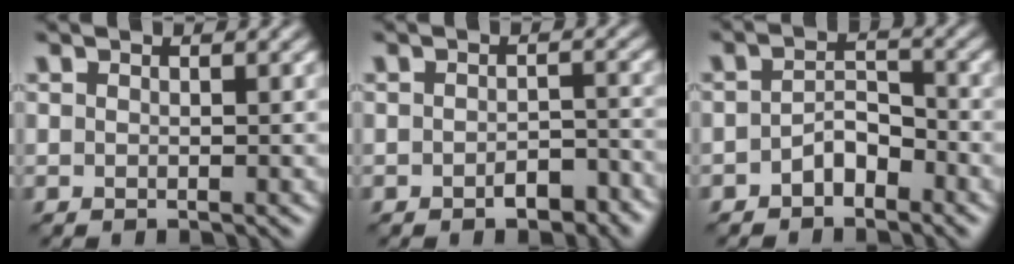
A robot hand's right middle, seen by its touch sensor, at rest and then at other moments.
{"total": 2.6, "force": [-1.5, 1.3, 1.7], "torque": [-0.026, 0.003, -0.021]}
{"total": 2.5, "force": [-1.5, 1.3, 1.5], "torque": [-0.027, 0.010, -0.029]}